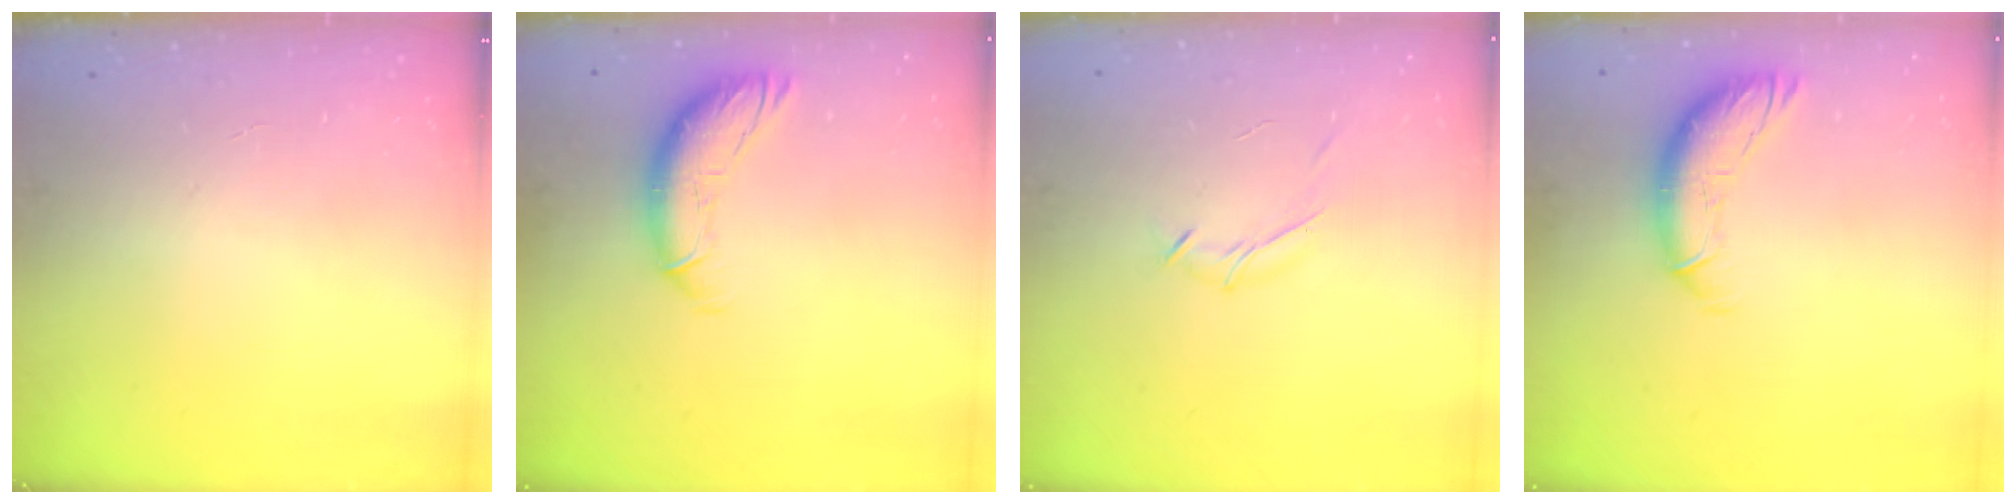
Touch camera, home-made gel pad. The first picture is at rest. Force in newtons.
{"total": 12.6, "press": 12.4, "slide": 1.8}
{"total": 6.7, "press": 6.6, "slide": 1.2}
{"total": 12.6, "press": 12.4, "slide": 1.8}